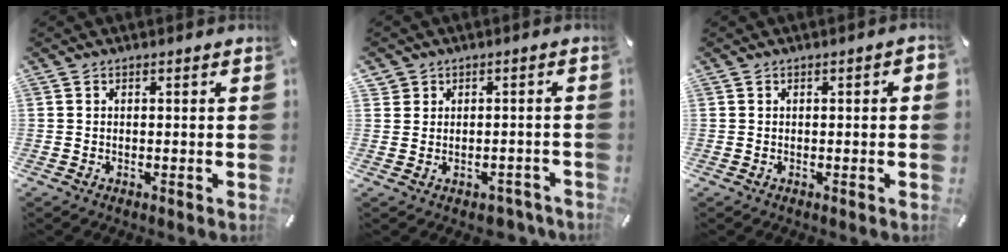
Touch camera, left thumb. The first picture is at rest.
{"total": 3.4, "force": [-0.4, 3.4, 0.4], "torque": [-0.005, 0.005, -0.006]}
{"total": 1.2, "force": [-0.2, 0.4, 1.1], "torque": [-0.020, 0.002, -0.004]}